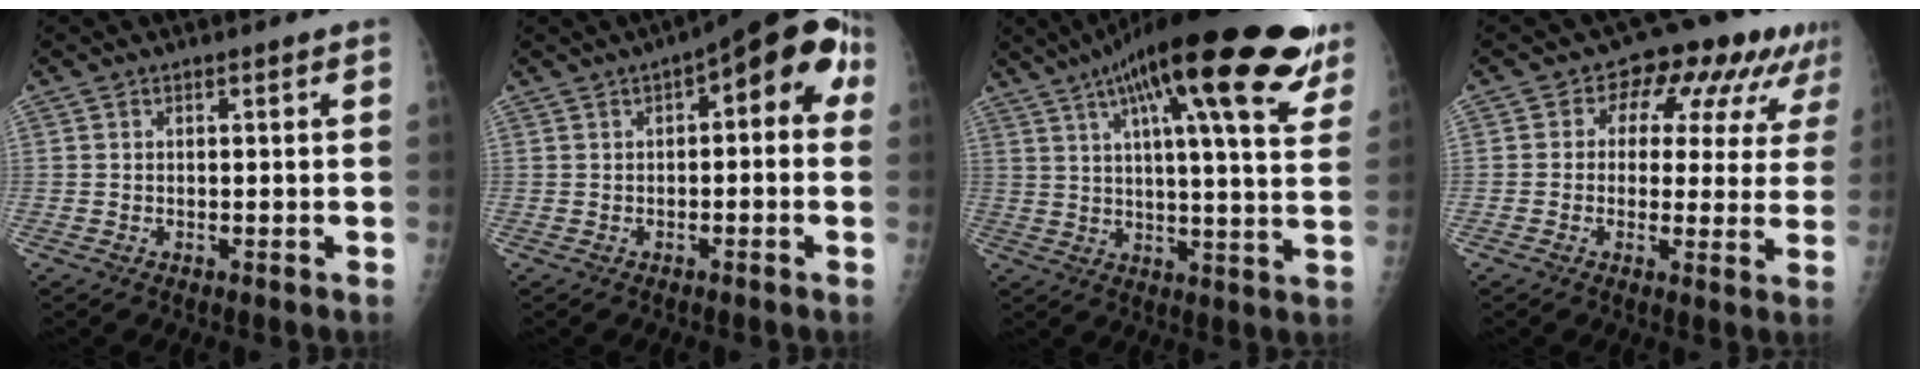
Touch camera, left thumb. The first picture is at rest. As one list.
[{"total": 11.5, "force": [2.5, 5.0, 10.0], "torque": [-0.096, 0.032, 0.019]}, {"total": 27.2, "force": [16.5, 6.0, 20.7], "torque": [-0.296, -0.020, 0.225]}, {"total": 12.4, "force": [5.7, 7.9, 7.6], "torque": [-0.048, 0.005, 0.062]}]